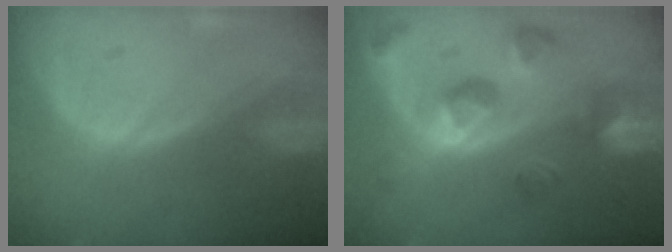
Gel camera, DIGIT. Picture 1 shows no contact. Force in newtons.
{"total": 9.5, "press": 8.6, "slide": 4.1}